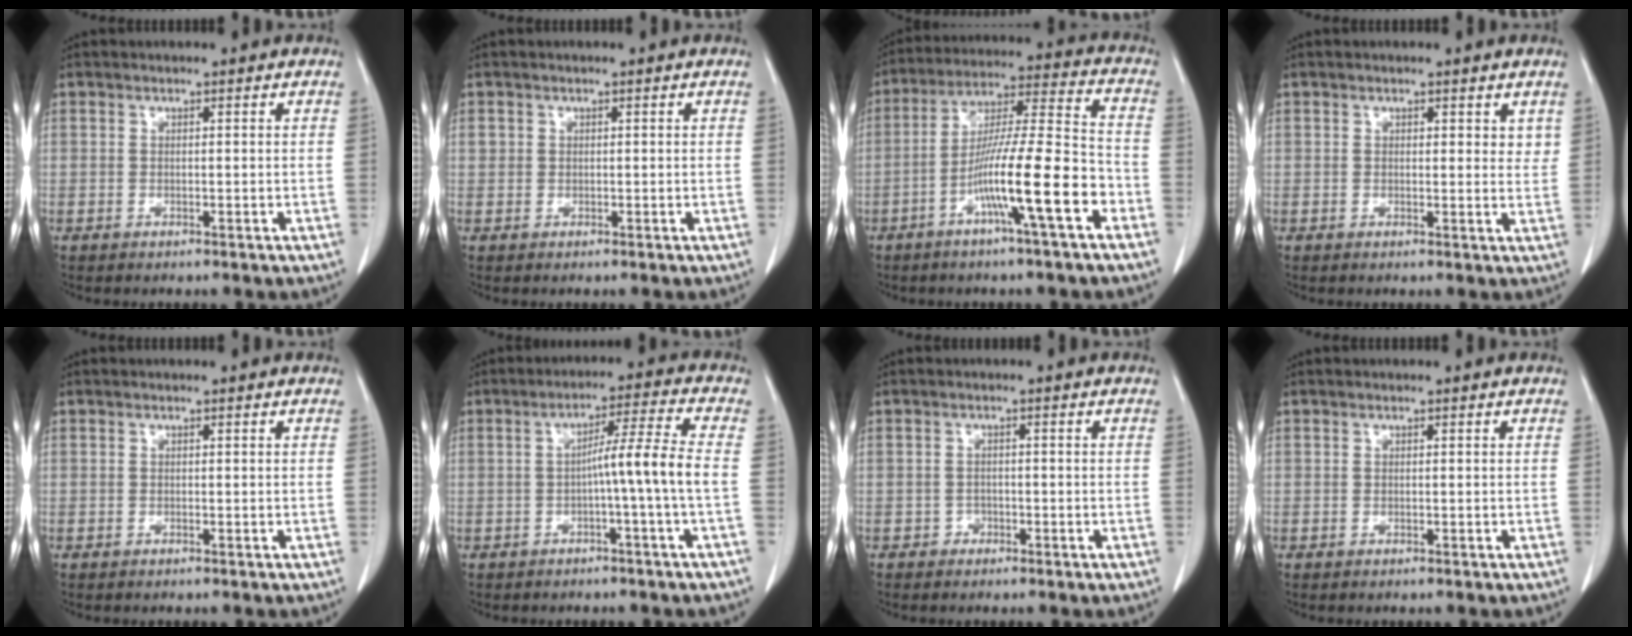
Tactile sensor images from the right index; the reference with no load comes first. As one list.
[{"total": 0.9, "force": [0.2, 0.9, 0.1], "torque": [0.008, 0.006, 0.001]}, {"total": 14.4, "force": [-6.1, 0.0, 13.0], "torque": [-0.229, 0.003, -0.109]}, {"total": 2.1, "force": [1.4, 1.1, 1.1], "torque": [-0.001, -0.008, 0.015]}, {"total": 0.0}, {"total": 6.8, "force": [-1.3, -1.7, 6.4], "torque": [-0.102, 0.014, -0.020]}, {"total": 1.1, "force": [-0.7, 0.9, 0.0], "torque": [0.005, 0.005, -0.017]}, {"total": 0.0}]